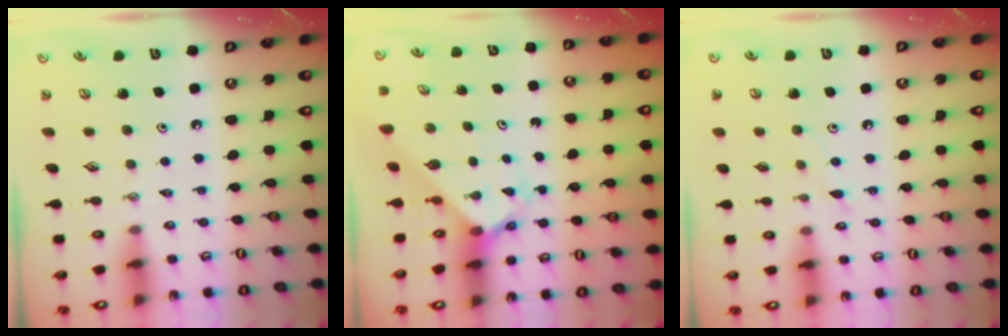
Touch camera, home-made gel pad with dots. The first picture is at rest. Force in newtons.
{"total": 2.0, "press": 2.0, "slide": 0.2}
{"total": 5.5, "press": 5.5, "slide": 0.6}